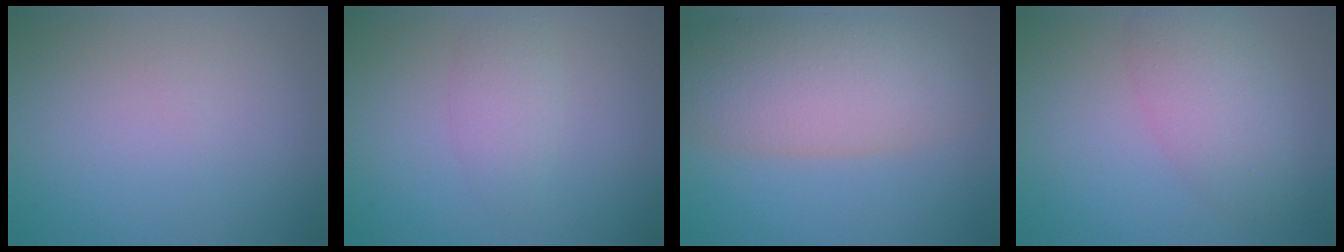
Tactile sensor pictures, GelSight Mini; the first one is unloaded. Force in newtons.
{"total": 1.2, "press": 1.2, "slide": 0.2}
{"total": 8.5, "press": 8.5, "slide": 0.8}
{"total": 4.4, "press": 4.4, "slide": 0.2}